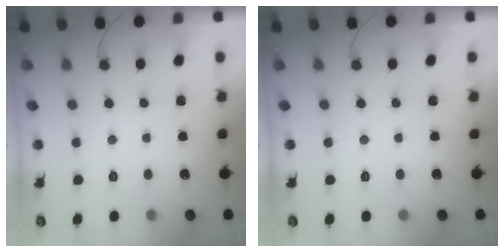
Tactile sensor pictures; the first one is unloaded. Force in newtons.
{"total": 0.0}